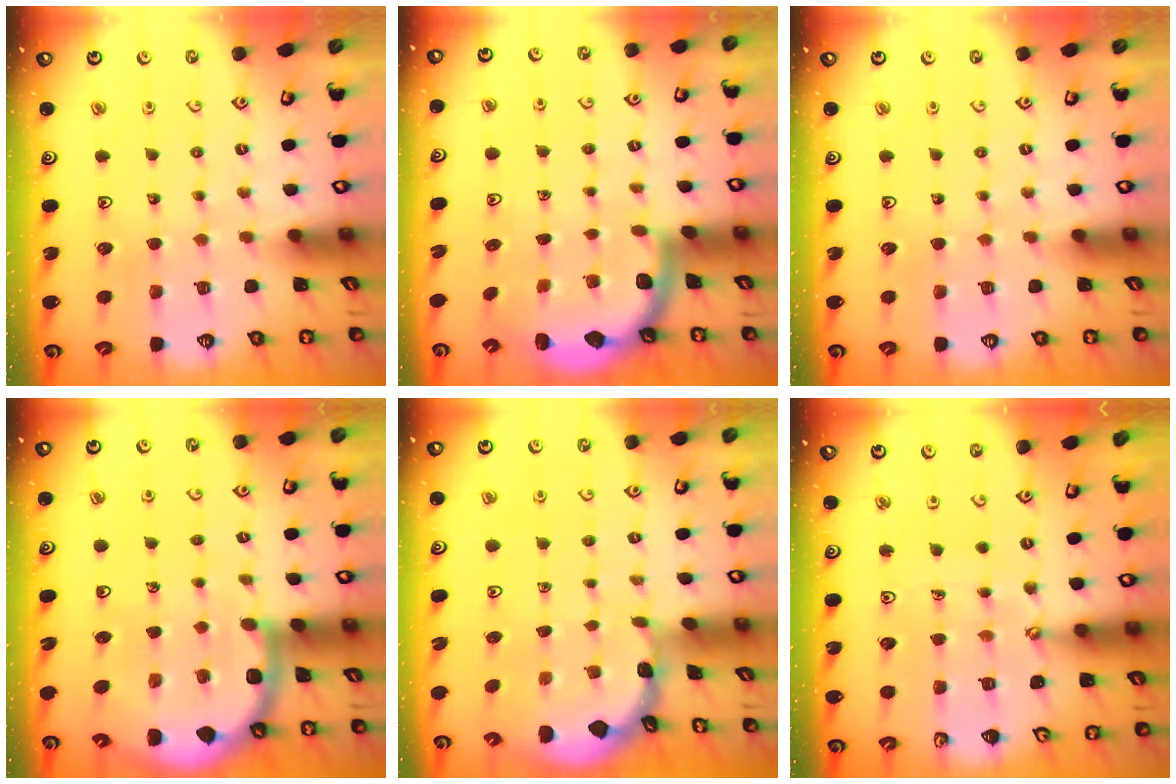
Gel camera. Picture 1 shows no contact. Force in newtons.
{"total": 1.6, "press": 1.6, "slide": 0.1}
{"total": 0.0}
{"total": 7.2, "press": 7.2, "slide": 0.8}
{"total": 0.7, "press": 0.7, "slide": 0.1}
{"total": 1.0, "press": 1.0, "slide": 0.2}